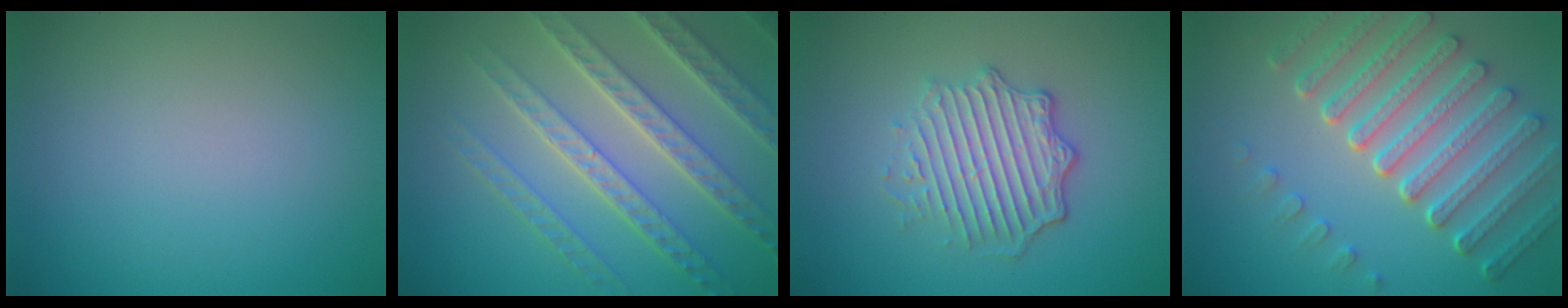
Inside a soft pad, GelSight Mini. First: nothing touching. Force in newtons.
{"total": 7.5, "press": 5.6, "slide": 5.0}
{"total": 4.5, "press": 3.5, "slide": 2.9}
{"total": 7.2, "press": 5.4, "slide": 4.7}